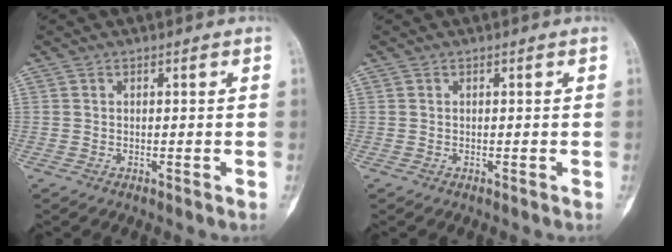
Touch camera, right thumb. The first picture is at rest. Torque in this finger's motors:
{"motor_torque": [-0.04, 0.04, -0.01, 0.01, -0.01]}